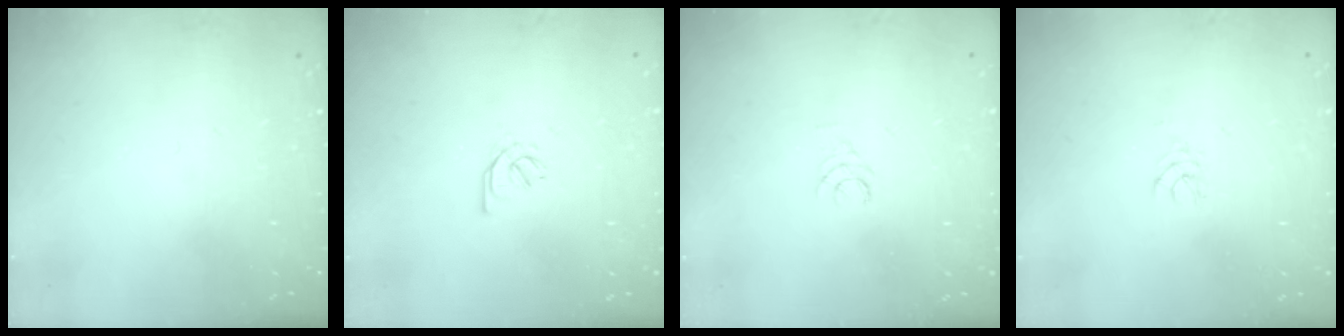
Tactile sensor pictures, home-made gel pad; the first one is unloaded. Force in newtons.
{"total": 2.1, "press": 2.0, "slide": 0.7}
{"total": 3.5, "press": 3.5, "slide": 0.3}
{"total": 2.5, "press": 2.4, "slide": 0.4}